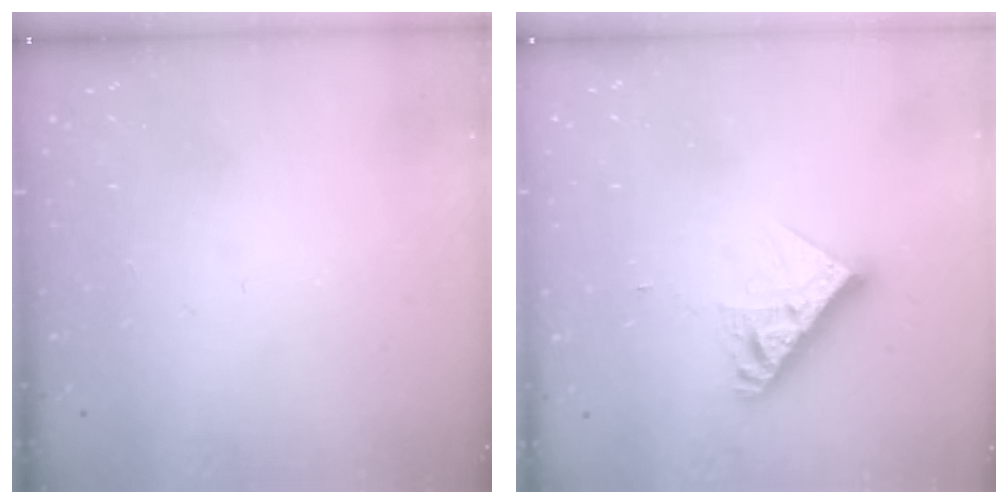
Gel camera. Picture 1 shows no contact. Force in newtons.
{"total": 10.2, "press": 10.2, "slide": 0.7}